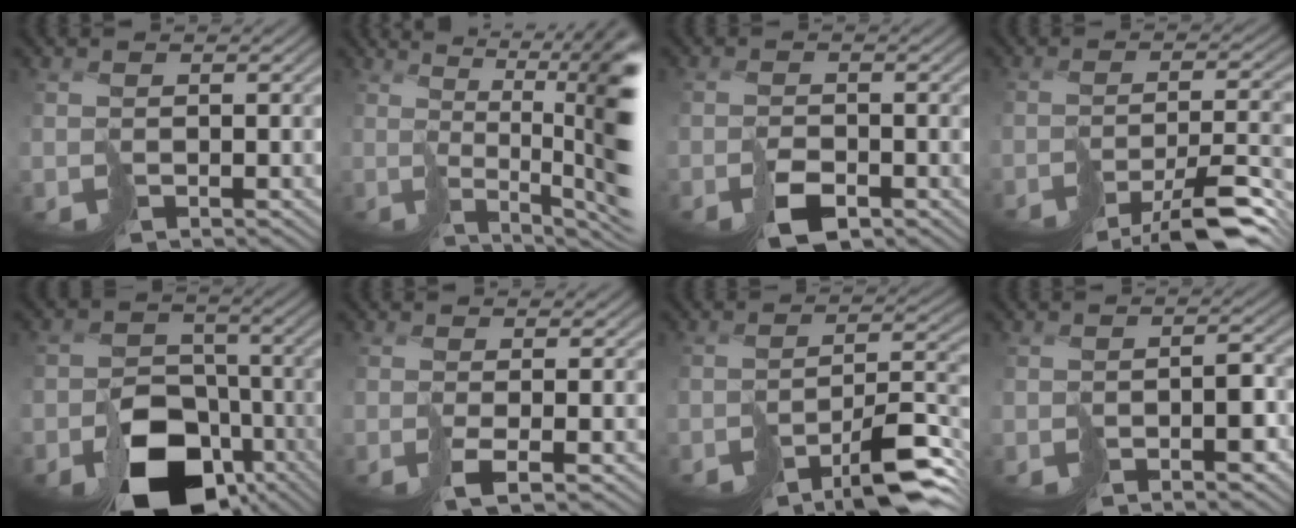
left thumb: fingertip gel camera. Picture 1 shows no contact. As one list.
[{"total": 13.5, "force": [1.1, 3.9, 12.9], "torque": [-0.141, 0.015, 0.026]}, {"total": 2.8, "force": [-1.9, 1.2, 1.7], "torque": [-0.016, 0.004, -0.031]}, {"total": 8.8, "force": [-6.7, 1.3, 5.6], "torque": [-0.080, -0.003, -0.105]}, {"total": 11.8, "force": [-6.7, 8.0, 5.6], "torque": [-0.091, -0.028, -0.107]}, {"total": 2.2, "force": [-0.4, -0.2, 2.2], "torque": [-0.034, 0.002, -0.003]}, {"total": 8.0, "force": [-5.4, 2.1, 5.5], "torque": [-0.065, -0.004, -0.092]}, {"total": 2.6, "force": [-1.9, 0.8, 1.7], "torque": [-0.010, 0.006, -0.030]}]